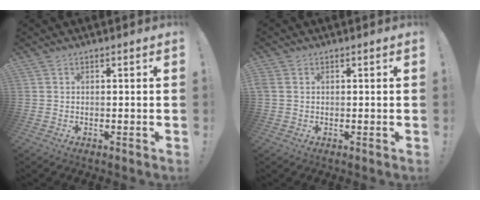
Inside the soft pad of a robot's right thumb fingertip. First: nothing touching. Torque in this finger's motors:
{"motor_torque": [-0.12, -0.22, 0.32, 0.00, 0.10]}